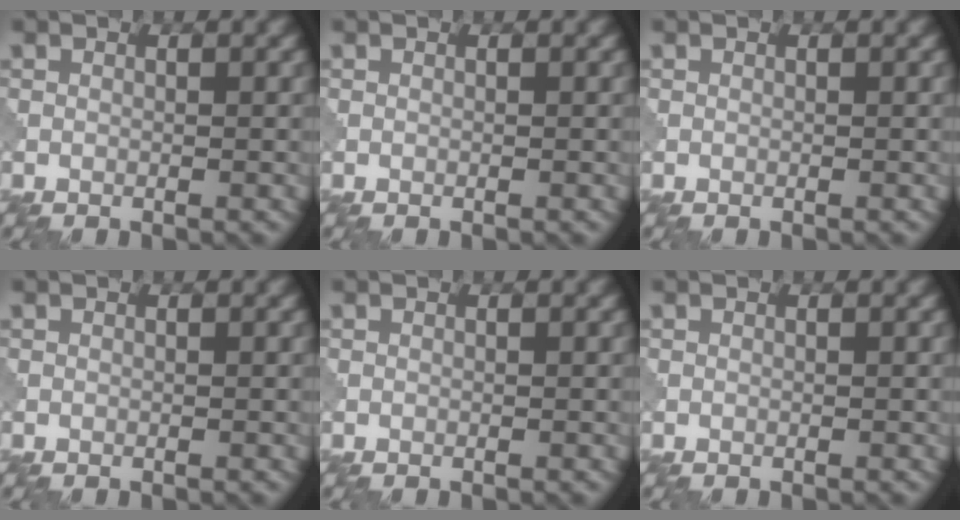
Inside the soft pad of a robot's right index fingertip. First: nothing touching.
{"total": 0.0}
{"total": 0.0}
{"total": 0.0}
{"total": 0.0}
{"total": 0.0}